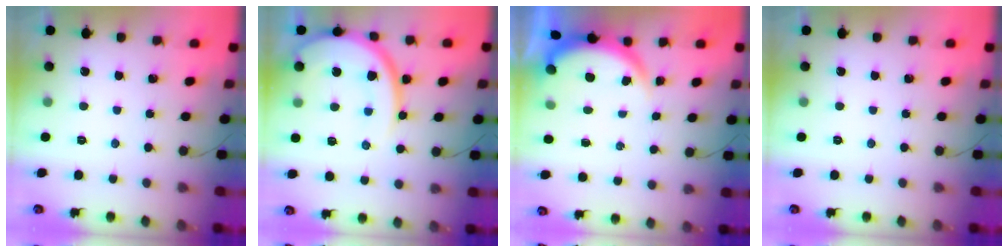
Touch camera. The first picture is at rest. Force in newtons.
{"total": 15.2, "press": 15.1, "slide": 1.4}
{"total": 3.9, "press": 3.9, "slide": 0.2}
{"total": 0.0}